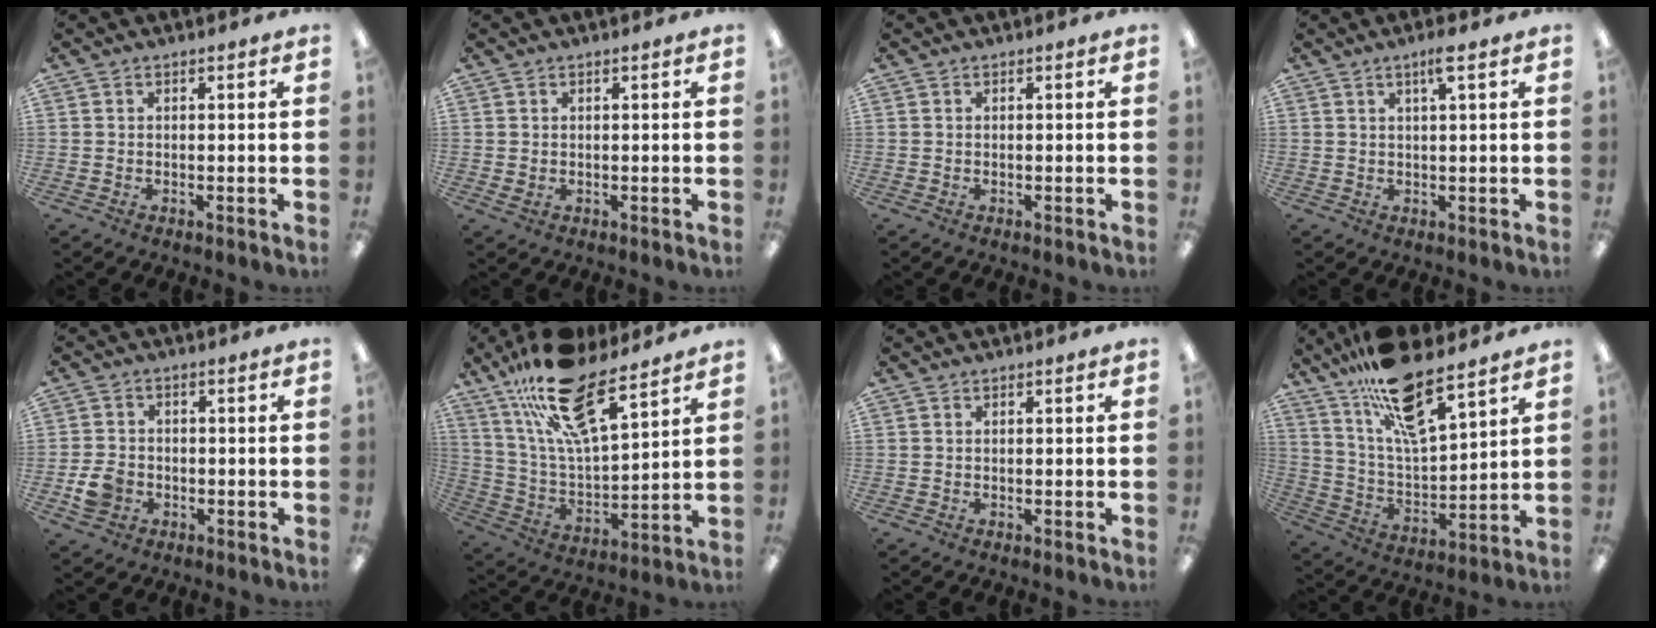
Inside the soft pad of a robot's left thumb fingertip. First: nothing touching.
{"total": 1.1, "force": [0.3, 0.6, 0.8], "torque": [-0.008, -0.001, 0.003]}
{"total": 0.0}
{"total": 3.6, "force": [2.1, 0.1, 2.9], "torque": [-0.045, -0.004, 0.030]}
{"total": 5.4, "force": [-2.0, 4.3, 2.7], "torque": [-0.054, 0.003, -0.038]}
{"total": 21.6, "force": [14.6, 7.9, 13.8], "torque": [-0.251, -0.072, 0.257]}
{"total": 0.0}
{"total": 16.6, "force": [12.6, 4.7, 9.8], "torque": [-0.182, -0.071, 0.218]}